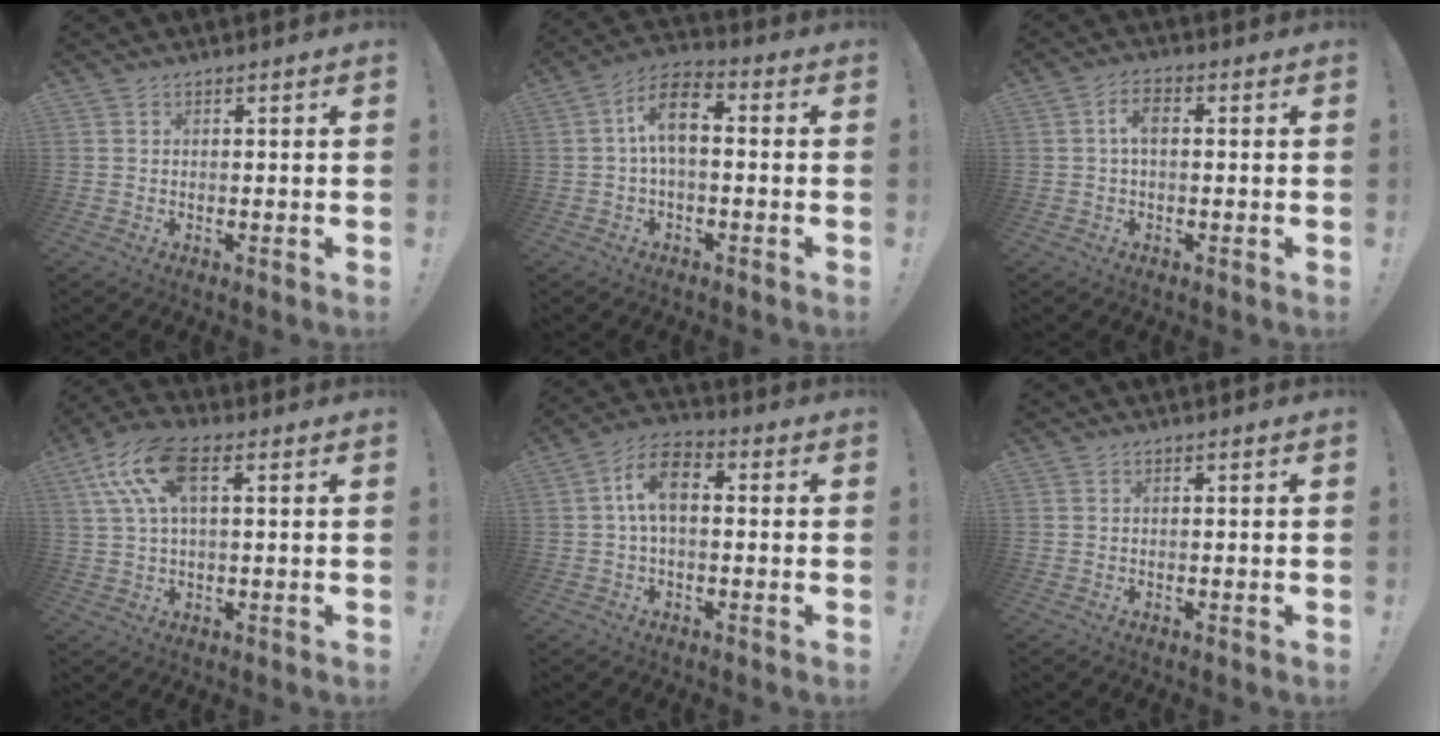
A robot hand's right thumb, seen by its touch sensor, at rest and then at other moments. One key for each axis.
{"total": 9.8, "fx": 0.8, "fy": 5.1, "fz": 8.3, "tx": -0.159, "ty": 0.014, "tz": 0.017}
{"total": 4.5, "fx": 0.3, "fy": 2.3, "fz": 3.8, "tx": -0.073, "ty": 0.007, "tz": 0.002}
{"total": 13.3, "fx": 4.4, "fy": 6.5, "fz": 10.8, "tx": -0.212, "ty": 0.000, "tz": 0.083}
{"total": 9.4, "fx": 1.0, "fy": 5.3, "fz": 7.7, "tx": -0.147, "ty": 0.012, "tz": 0.022}
{"total": 0.0}